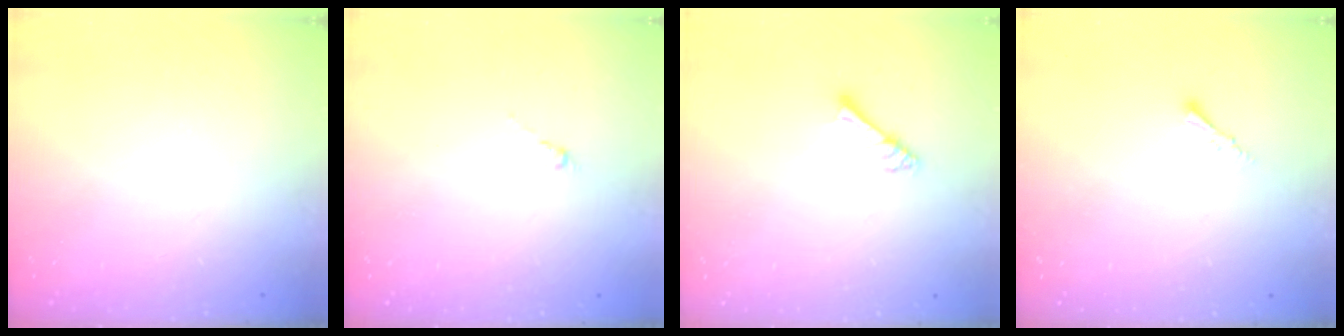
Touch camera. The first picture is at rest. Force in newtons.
{"total": 0.0}
{"total": 3.6, "press": 3.6, "slide": 0.3}
{"total": 1.7, "press": 1.6, "slide": 0.4}